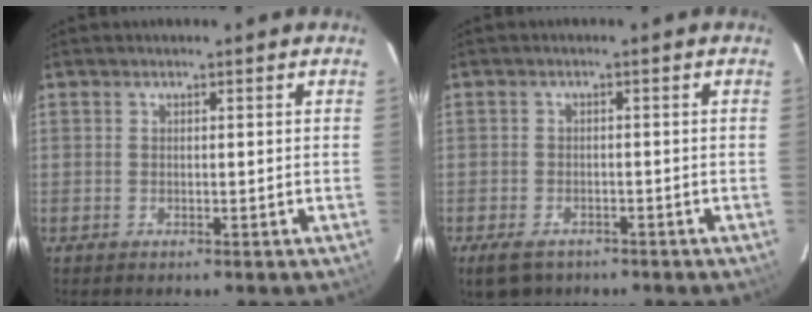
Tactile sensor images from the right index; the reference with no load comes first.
{"total": 5.8, "force": [-4.0, 3.4, 2.3], "torque": [-0.061, -0.007, -0.064]}